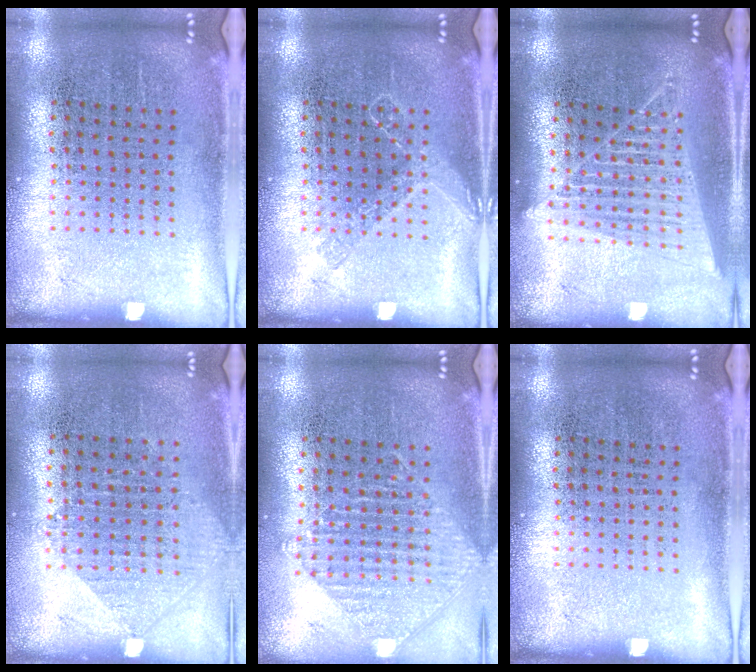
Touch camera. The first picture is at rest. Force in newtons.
{"total": 1.5, "press": 1.5, "slide": 0.3}
{"total": 1.7, "press": 1.6, "slide": 0.7}
{"total": 0.5, "press": 0.5, "slide": 0.2}
{"total": 1.0, "press": 1.0, "slide": 0.1}
{"total": 0.0}